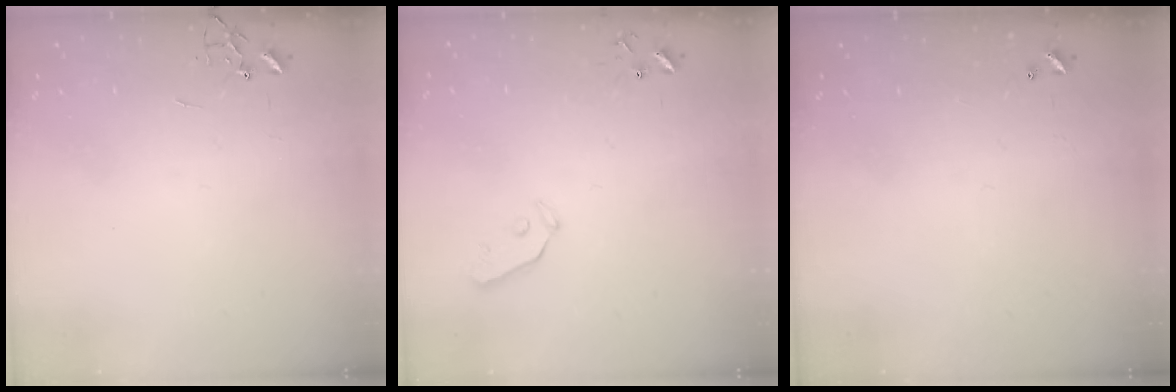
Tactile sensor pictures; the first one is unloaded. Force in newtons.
{"total": 3.3, "press": 3.2, "slide": 0.5}
{"total": 0.0}